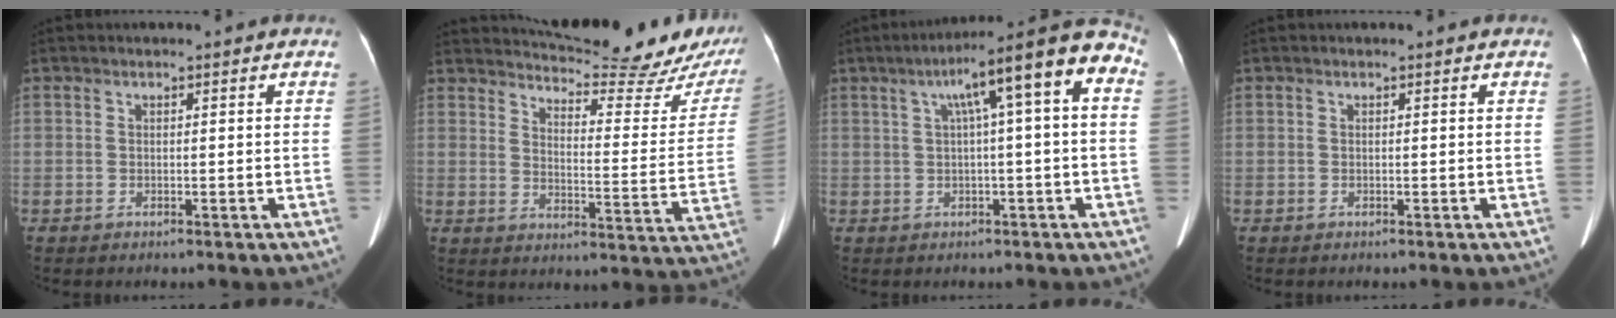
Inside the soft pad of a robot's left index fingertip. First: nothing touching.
{"total": 19.5, "force": [18.6, 1.5, 5.8], "torque": [-0.078, -0.089, 0.224]}
{"total": 11.4, "force": [2.9, 0.7, 11.0], "torque": [-0.155, 0.044, 0.033]}
{"total": 0.0}